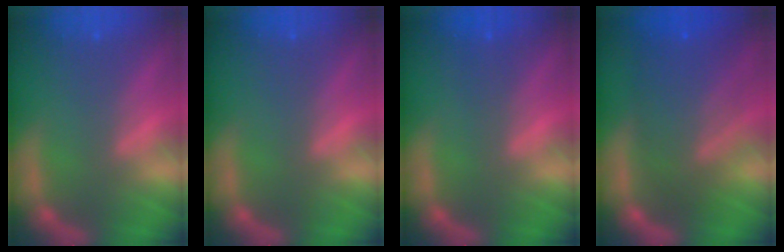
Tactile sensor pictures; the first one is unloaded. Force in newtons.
{"total": 0.0}
{"total": 1.0}
{"total": 8.5}